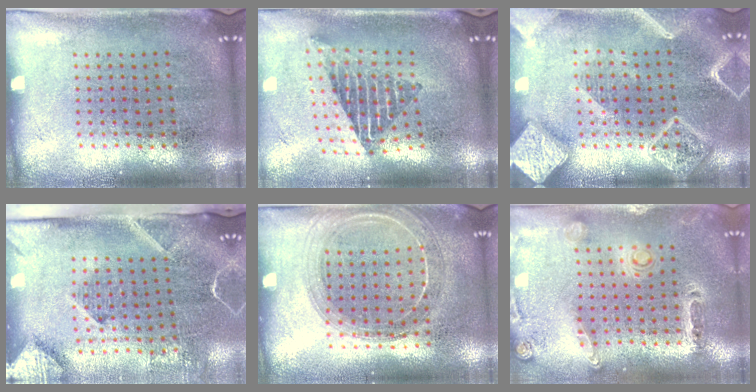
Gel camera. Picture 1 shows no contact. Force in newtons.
{"total": 2.3, "press": 1.6, "slide": 1.6}
{"total": 4.1, "press": 4.1, "slide": 0.5}
{"total": 2.9, "press": 2.1, "slide": 2.0}
{"total": 1.7, "press": 1.6, "slide": 0.5}
{"total": 0.8, "press": 0.7, "slide": 0.3}